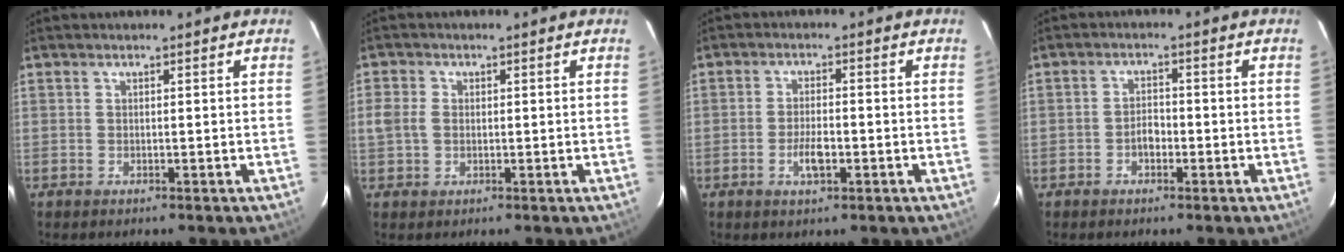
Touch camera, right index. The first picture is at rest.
{"total": 3.4, "force": [-0.1, 2.6, 2.1], "torque": [-0.049, 0.005, -0.002]}
{"total": 4.4, "force": [-1.7, 1.6, 3.8], "torque": [-0.076, -0.002, -0.028]}
{"total": 2.5, "force": [-1.2, 1.5, 1.6], "torque": [-0.030, 0.007, -0.022]}